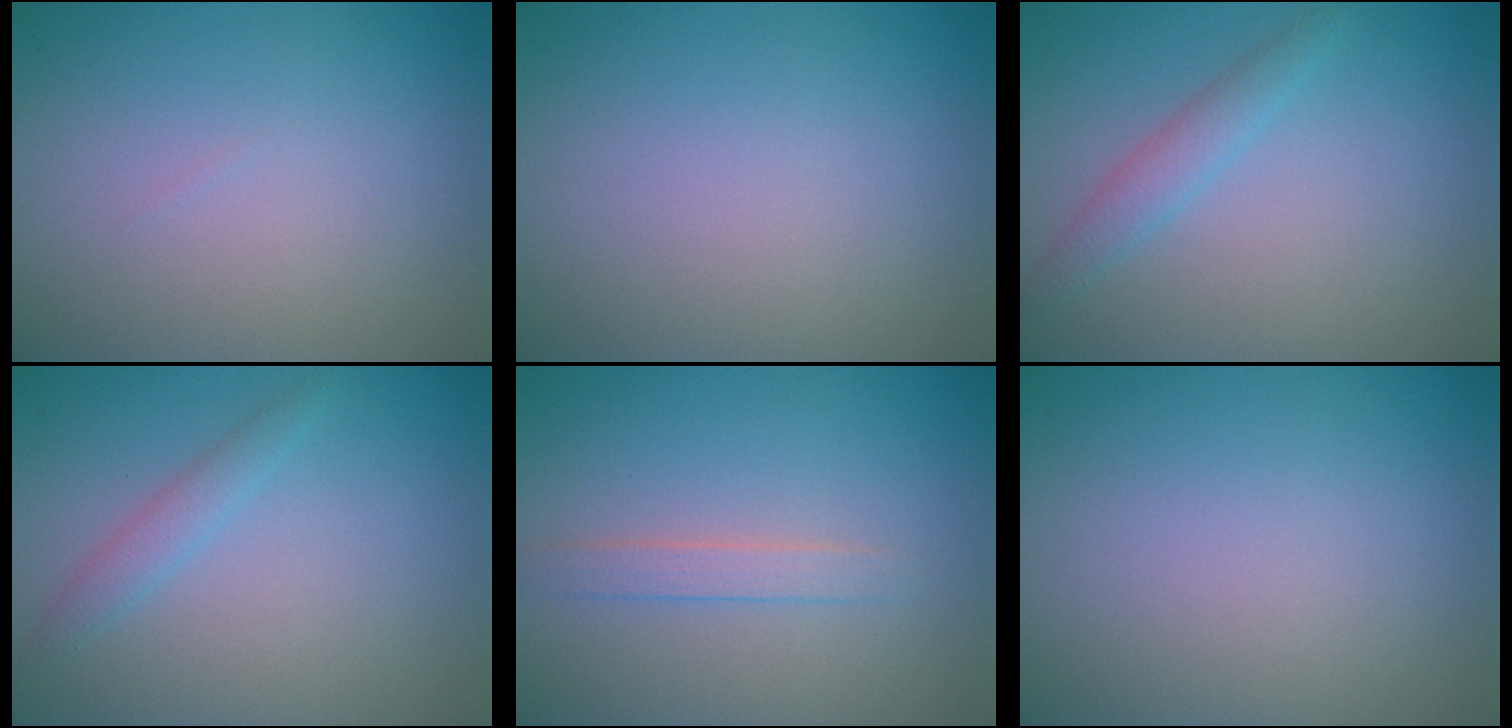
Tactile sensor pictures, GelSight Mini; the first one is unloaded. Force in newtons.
{"total": 0.0}
{"total": 1.9, "press": 1.9, "slide": 0.1}
{"total": 1.6, "press": 1.6, "slide": 0.1}
{"total": 1.5, "press": 1.4, "slide": 0.1}
{"total": 0.0}